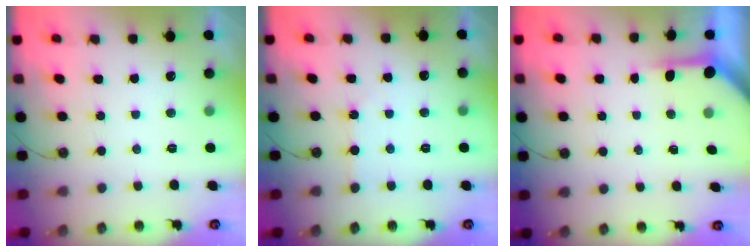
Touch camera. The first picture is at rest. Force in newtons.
{"total": 1.5, "press": 1.5, "slide": 0.3}
{"total": 3.9, "press": 3.9, "slide": 0.3}